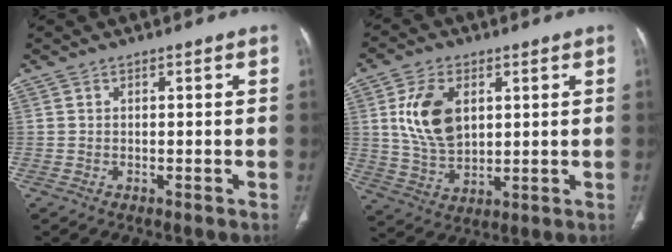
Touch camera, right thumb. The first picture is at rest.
{"total": 11.7, "force": [3.0, 7.3, 8.6], "torque": [-0.151, -0.012, 0.066]}